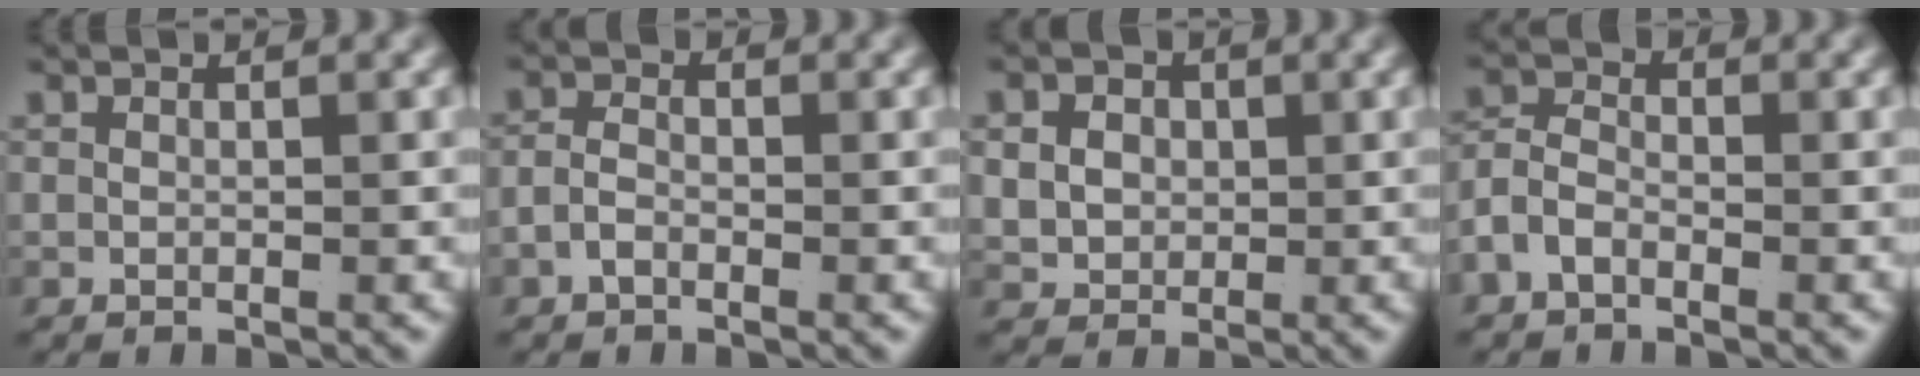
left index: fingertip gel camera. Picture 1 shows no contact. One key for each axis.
{"total": 2.0, "fx": -1.1, "fy": 1.2, "fz": 1.2, "tx": -0.033, "ty": -0.014, "tz": -0.014}
{"total": 4.2, "fx": 0.3, "fy": 3.7, "fz": 1.9, "tx": -0.047, "ty": -0.017, "tz": 0.015}
{"total": 3.7, "fx": -1.4, "fy": 2.9, "fz": 1.9, "tx": -0.056, "ty": -0.020, "tz": -0.020}